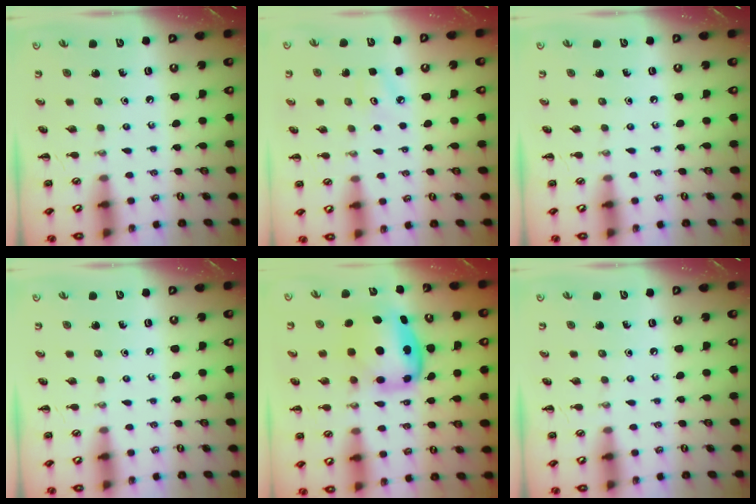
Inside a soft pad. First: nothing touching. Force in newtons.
{"total": 6.1, "press": 5.8, "slide": 1.9}
{"total": 0.0}
{"total": 0.0}
{"total": 6.5, "press": 6.3, "slide": 1.6}
{"total": 0.0}